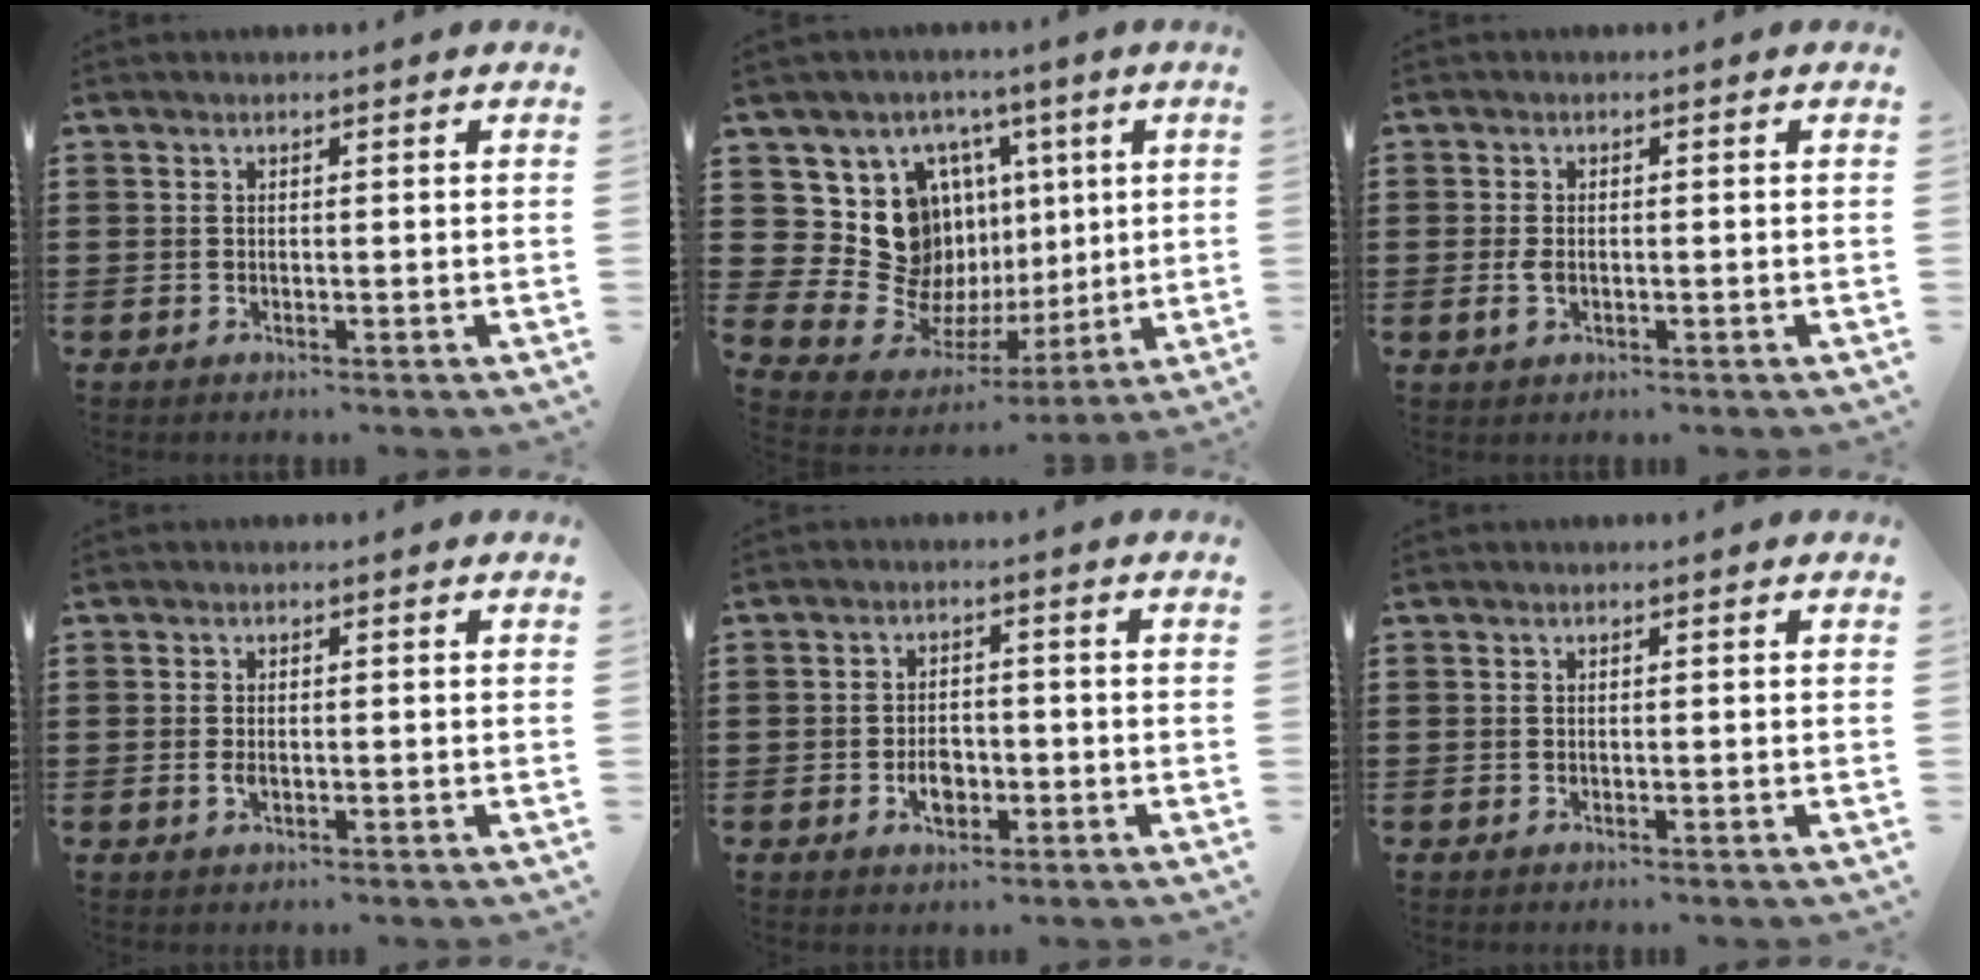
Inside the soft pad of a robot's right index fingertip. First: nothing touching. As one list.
[{"total": 13.7, "force": [3.0, 12.6, 4.6], "torque": [-0.095, -0.033, 0.071]}, {"total": 2.3, "force": [-0.6, 1.2, 1.8], "torque": [-0.051, -0.006, -0.014]}, {"total": 1.5, "force": [-0.4, 0.6, 1.3], "torque": [-0.035, -0.006, -0.008]}, {"total": 3.5, "force": [-1.3, 2.2, 2.3], "torque": [-0.038, -0.004, -0.024]}, {"total": 0.0}]